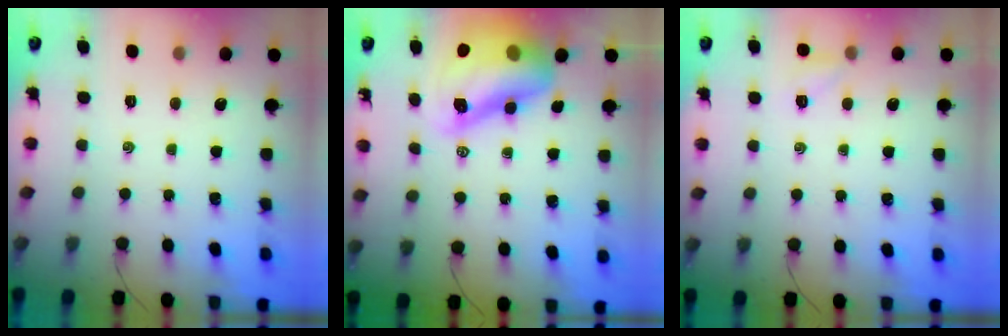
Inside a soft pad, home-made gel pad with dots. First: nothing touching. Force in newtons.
{"total": 16.0, "press": 15.4, "slide": 4.4}
{"total": 3.2, "press": 3.0, "slide": 1.1}